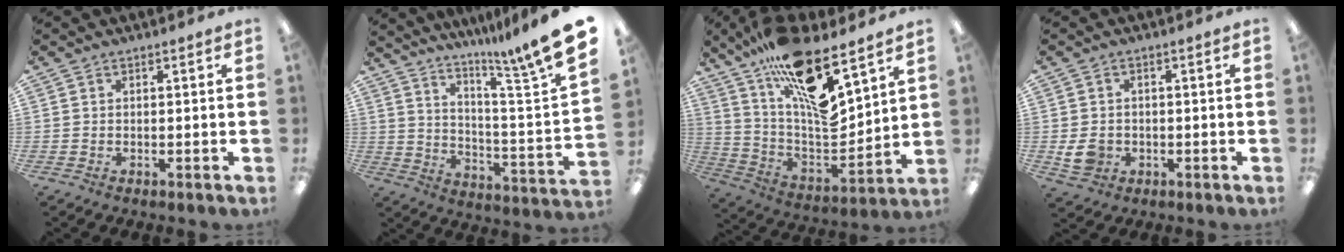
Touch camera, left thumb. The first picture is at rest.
{"total": 13.4, "force": [10.8, -1.5, 7.7], "torque": [-0.124, -0.112, 0.163]}
{"total": 18.9, "force": [12.8, 5.1, 12.9], "torque": [-0.220, -0.106, 0.216]}
{"total": 5.1, "force": [-1.1, 4.1, 2.8], "torque": [-0.050, 0.002, -0.019]}